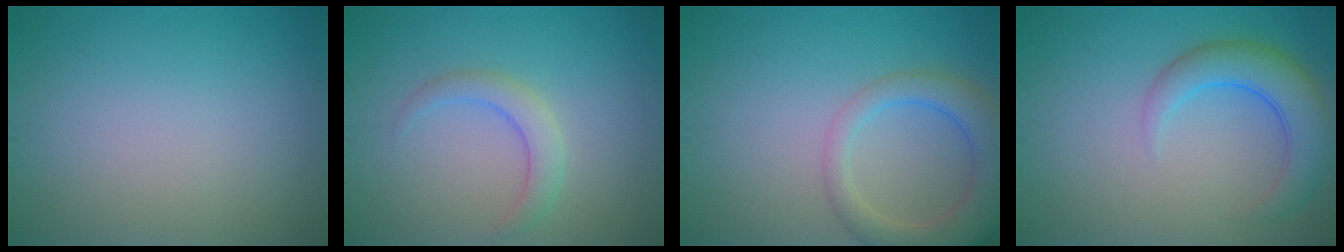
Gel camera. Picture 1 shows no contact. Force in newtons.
{"total": 2.3, "press": 2.3, "slide": 0.0}
{"total": 5.6, "press": 5.6, "slide": 0.4}
{"total": 4.9, "press": 4.9, "slide": 0.3}